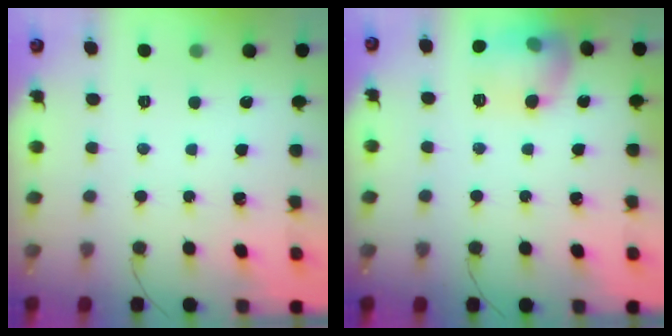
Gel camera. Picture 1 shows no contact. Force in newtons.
{"total": 12.8, "press": 12.7, "slide": 1.1}